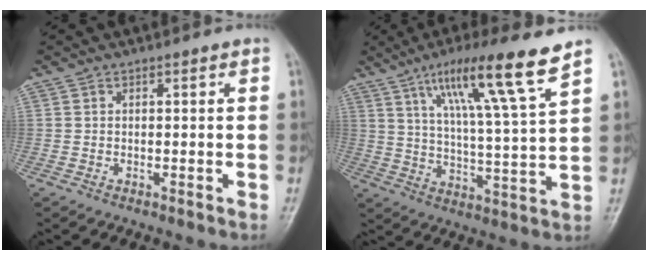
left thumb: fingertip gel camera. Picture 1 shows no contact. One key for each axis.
{"total": 15.7, "fx": 9.6, "fy": 0.5, "fz": 12.4, "tx": -0.205, "ty": -0.041, "tz": 0.159}